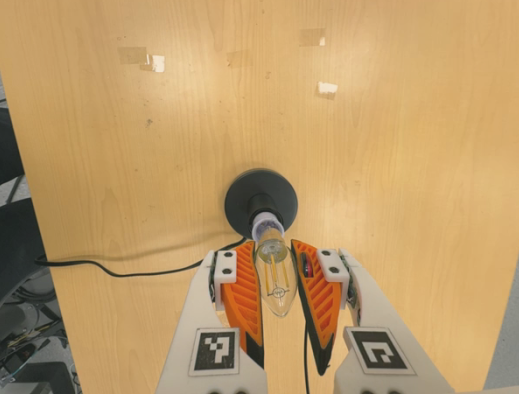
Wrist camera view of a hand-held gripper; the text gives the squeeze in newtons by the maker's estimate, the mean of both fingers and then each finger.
{"total": 19.9, "left": 21.3, "right": 18.5}